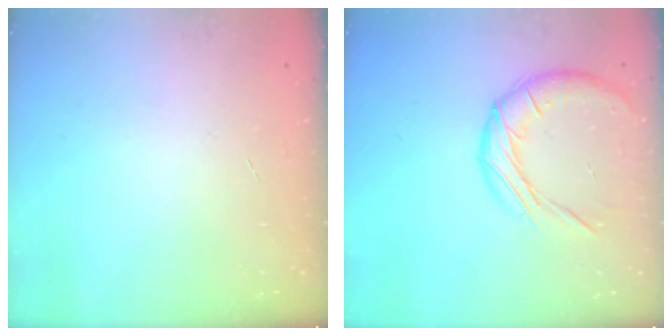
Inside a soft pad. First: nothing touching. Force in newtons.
{"total": 13.6, "press": 13.6, "slide": 1.1}